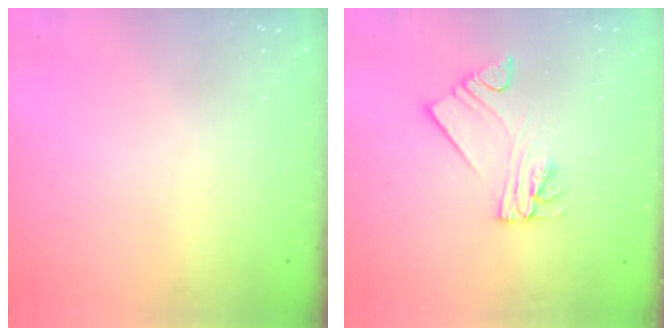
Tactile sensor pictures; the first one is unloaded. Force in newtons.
{"total": 4.5, "press": 4.5, "slide": 0.3}